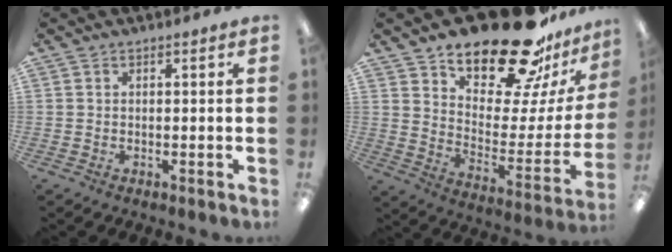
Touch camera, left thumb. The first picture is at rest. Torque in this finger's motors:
{"motor_torque": [1.81, 1.81, 1.48, -1.29, 0.29]}